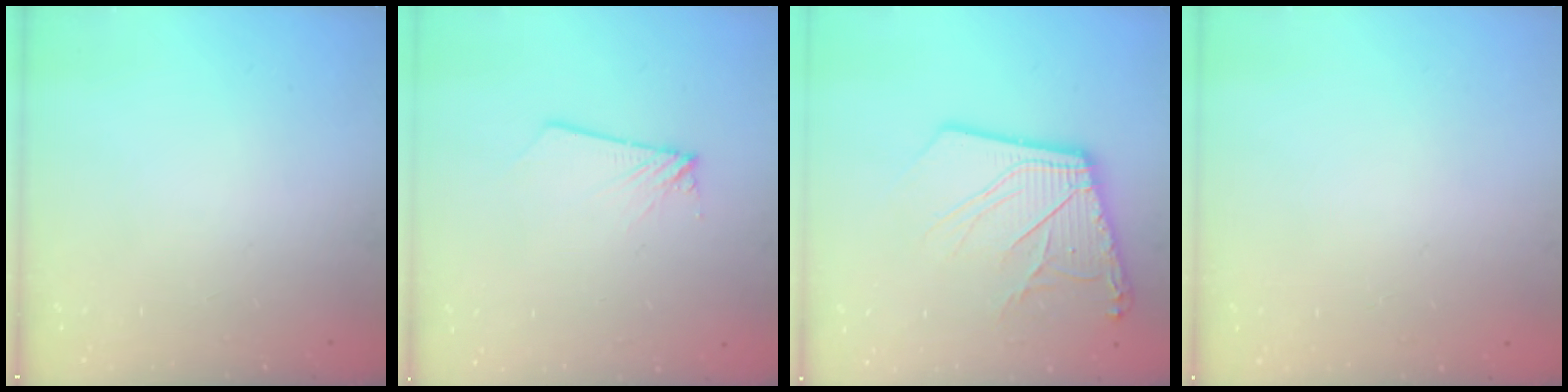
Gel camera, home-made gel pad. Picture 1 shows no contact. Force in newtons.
{"total": 2.0, "press": 2.0, "slide": 0.2}
{"total": 16.4, "press": 16.2, "slide": 2.4}
{"total": 0.0}